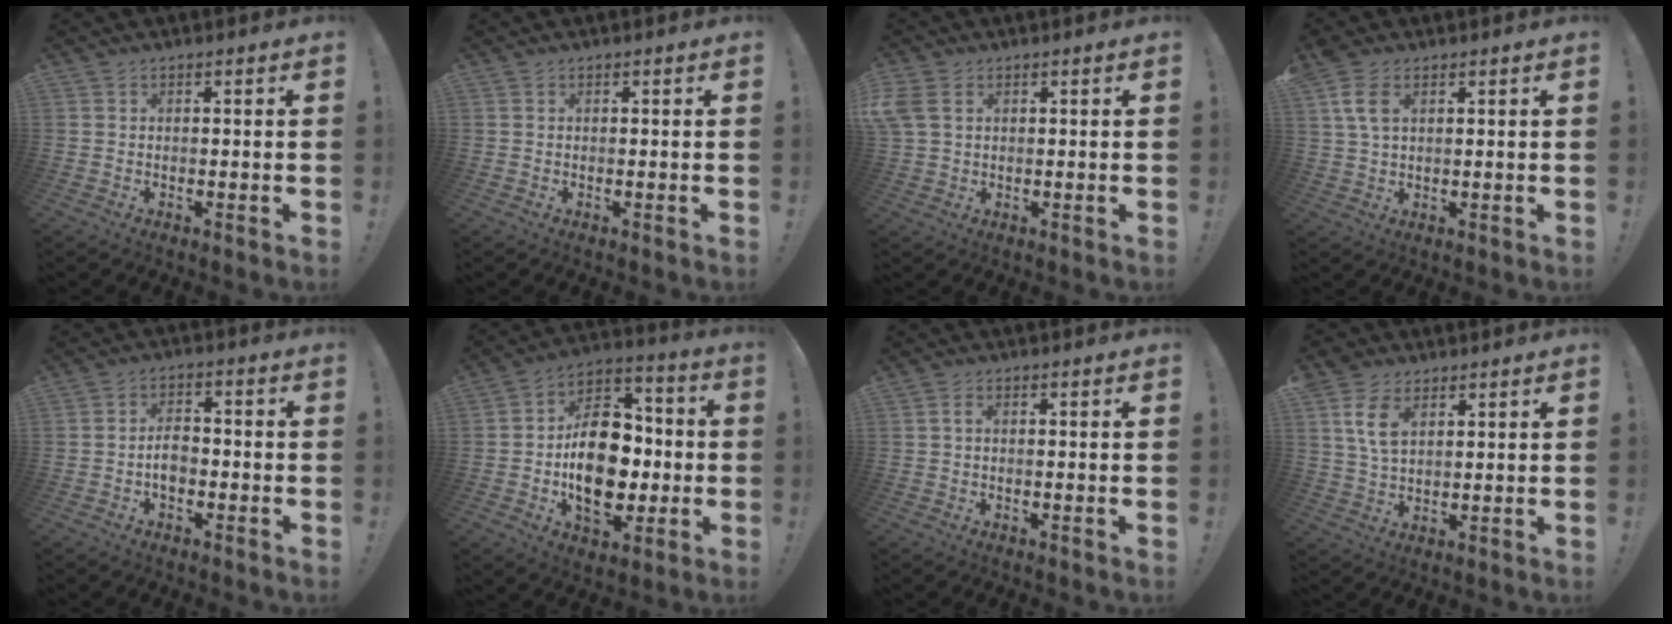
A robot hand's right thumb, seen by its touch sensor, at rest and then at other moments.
{"total": 0.0}
{"total": 5.5, "force": [2.0, 3.8, 3.4], "torque": [-0.071, -0.003, 0.040]}
{"total": 6.7, "force": [2.8, 3.4, 5.0], "torque": [-0.107, -0.003, 0.051]}
{"total": 4.8, "force": [-1.6, 3.0, 3.4], "torque": [-0.060, 0.004, -0.031]}
{"total": 19.8, "force": [-3.0, 13.4, 14.3], "torque": [-0.228, 0.020, -0.041]}
{"total": 1.3, "force": [-0.2, 0.2, 1.3], "torque": [-0.025, 0.002, -0.004]}
{"total": 8.9, "force": [4.0, 5.4, 5.8], "torque": [-0.104, -0.005, 0.076]}